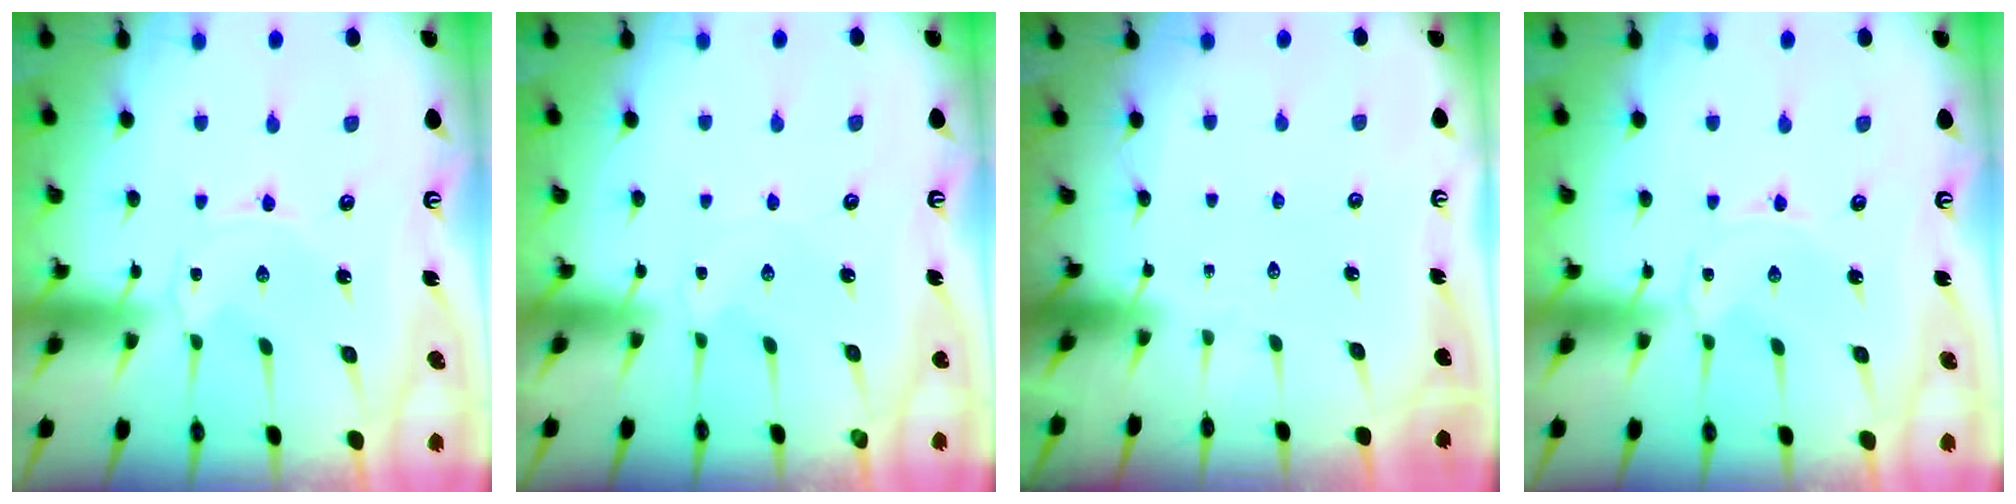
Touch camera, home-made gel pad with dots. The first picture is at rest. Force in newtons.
{"total": 0.8, "press": 0.7, "slide": 0.2}
{"total": 0.0}
{"total": 0.0}